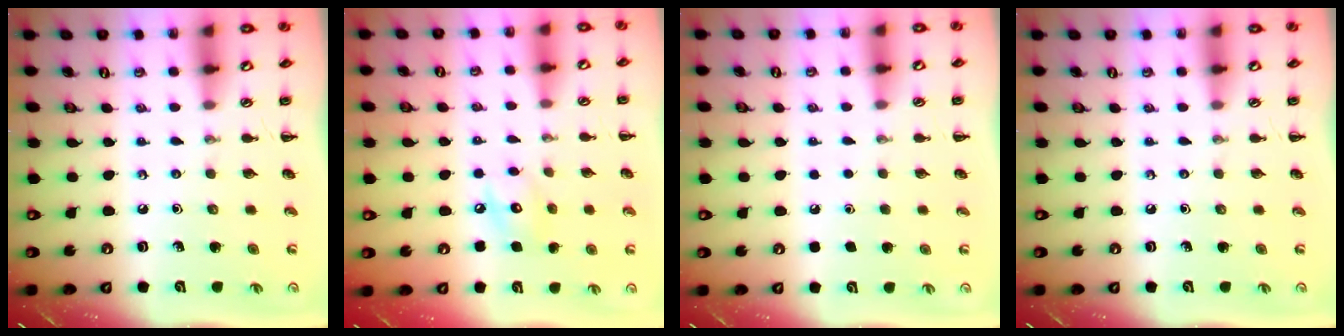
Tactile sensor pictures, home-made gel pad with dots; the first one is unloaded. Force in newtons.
{"total": 8.0, "press": 8.0, "slide": 0.9}
{"total": 1.6, "press": 1.6, "slide": 0.1}
{"total": 0.0}